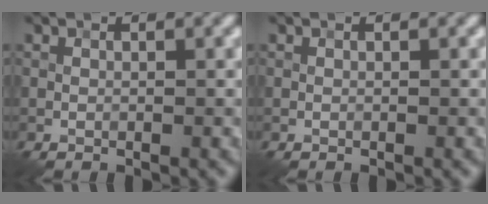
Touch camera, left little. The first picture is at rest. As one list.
[{"total": 0.0}]